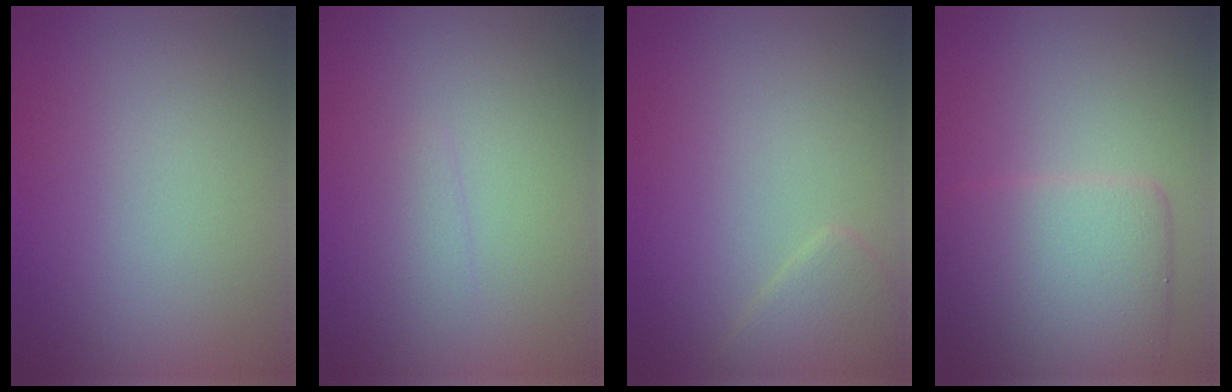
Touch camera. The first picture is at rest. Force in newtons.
{"total": 0.7, "press": 0.7, "slide": 0.0}
{"total": 1.9, "press": 1.9, "slide": 0.1}
{"total": 6.2, "press": 6.2, "slide": 0.1}